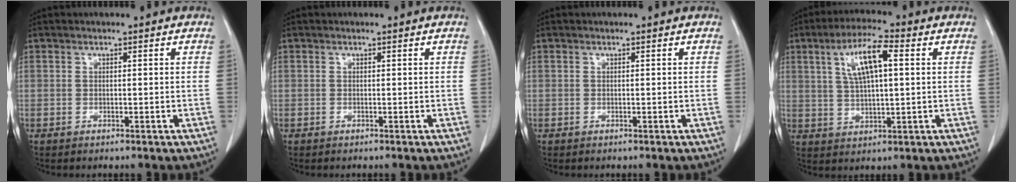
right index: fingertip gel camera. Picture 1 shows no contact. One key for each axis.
{"total": 0.0}
{"total": 0.0}
{"total": 9.0, "fx": 2.7, "fy": 2.1, "fz": 8.3, "tx": -0.158, "ty": 0.015, "tz": 0.052}